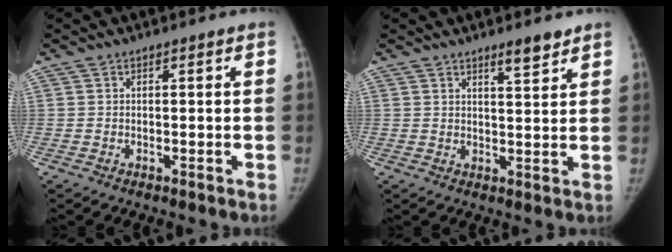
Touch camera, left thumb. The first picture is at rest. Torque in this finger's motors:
{"motor_torque": [0.50, 0.09, 0.03, -0.59, 0.08]}